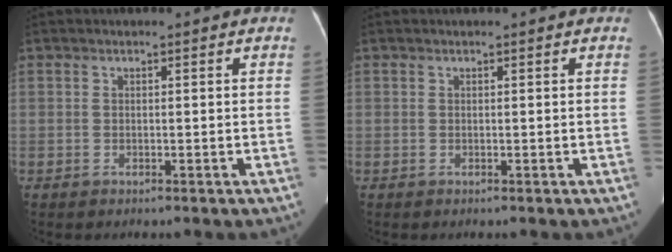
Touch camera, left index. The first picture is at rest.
{"total": 0.0}